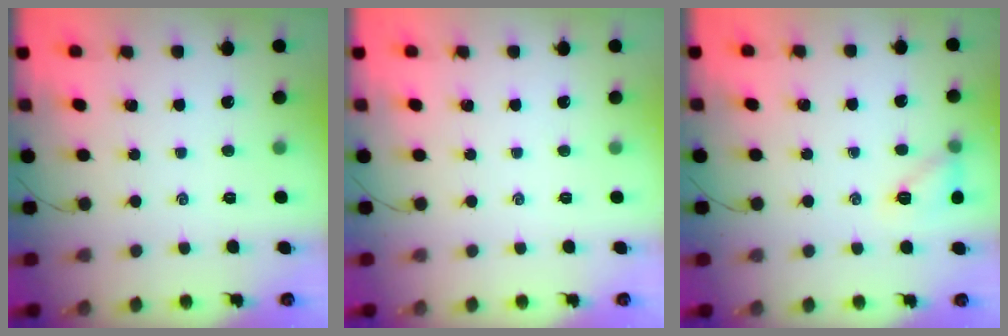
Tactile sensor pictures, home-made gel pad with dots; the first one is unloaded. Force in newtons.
{"total": 0.0}
{"total": 8.7, "press": 8.7, "slide": 0.9}